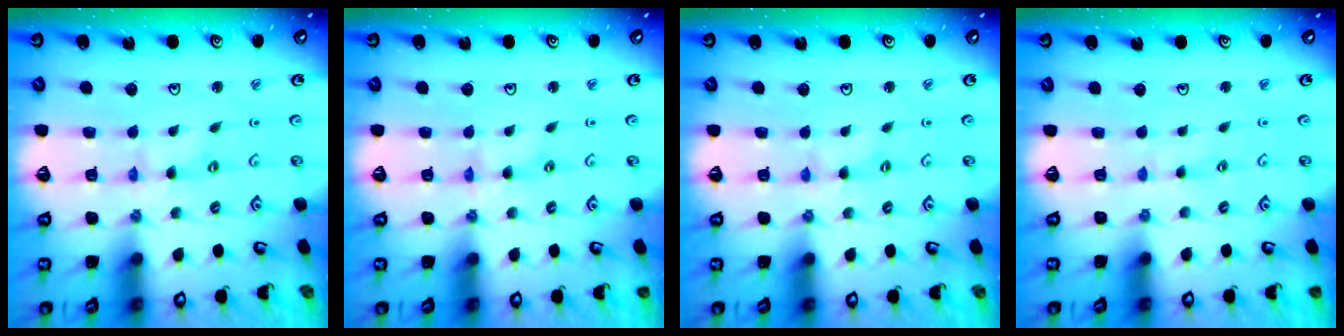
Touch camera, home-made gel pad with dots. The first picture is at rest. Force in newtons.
{"total": 0.0}
{"total": 0.0}
{"total": 0.0}